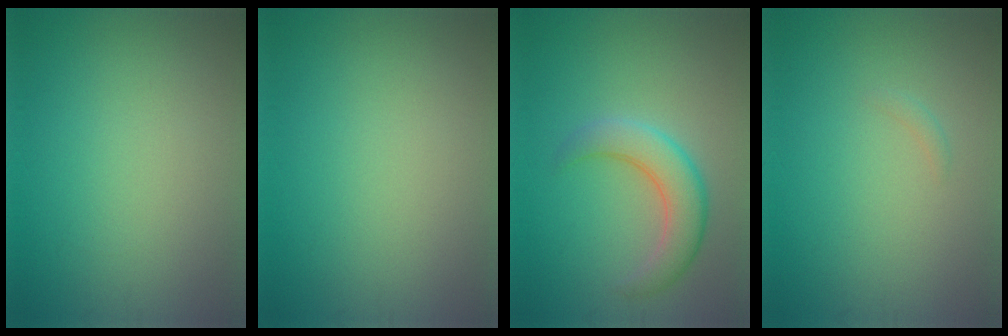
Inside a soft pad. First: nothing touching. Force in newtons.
{"total": 0.0}
{"total": 4.5, "press": 4.5, "slide": 0.3}
{"total": 0.5, "press": 0.5, "slide": 0.1}